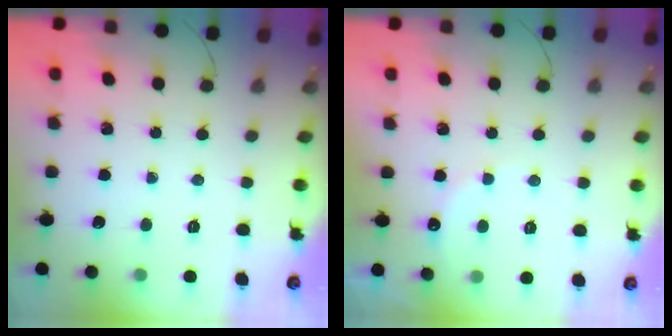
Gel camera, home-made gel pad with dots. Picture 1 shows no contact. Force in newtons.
{"total": 7.7, "press": 7.6, "slide": 1.3}